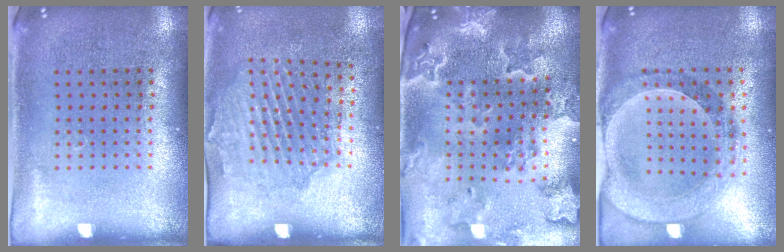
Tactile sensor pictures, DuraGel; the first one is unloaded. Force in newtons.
{"total": 1.6, "press": 1.4, "slide": 0.7}
{"total": 3.1, "press": 2.8, "slide": 1.3}
{"total": 1.5, "press": 1.5, "slide": 0.3}